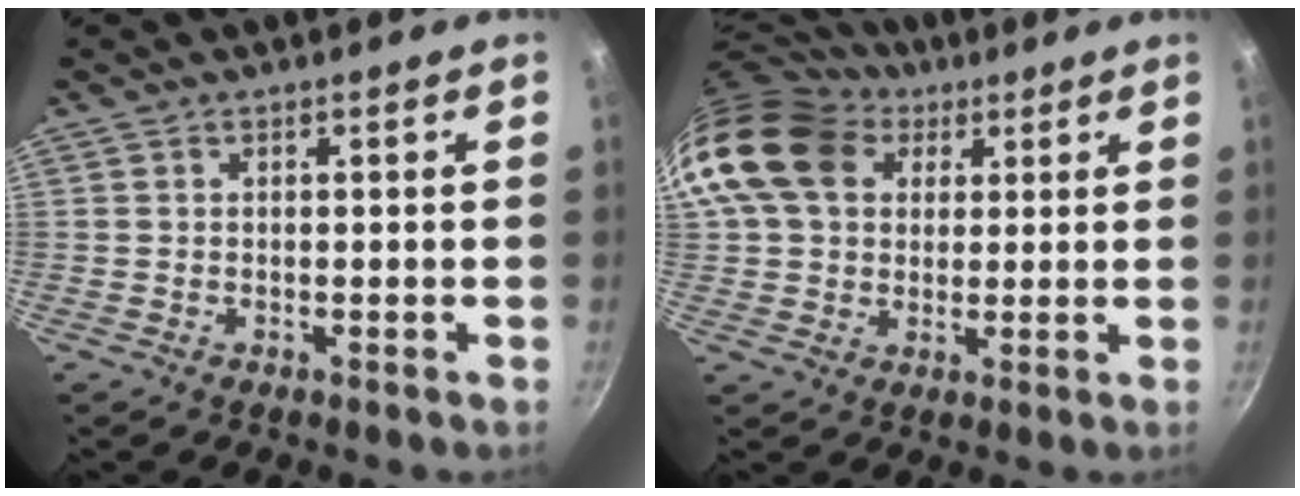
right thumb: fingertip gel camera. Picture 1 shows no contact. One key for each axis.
{"total": 17.2, "fx": 6.2, "fy": 13.1, "fz": 9.2, "tx": -0.161, "ty": 0.016, "tz": 0.101}